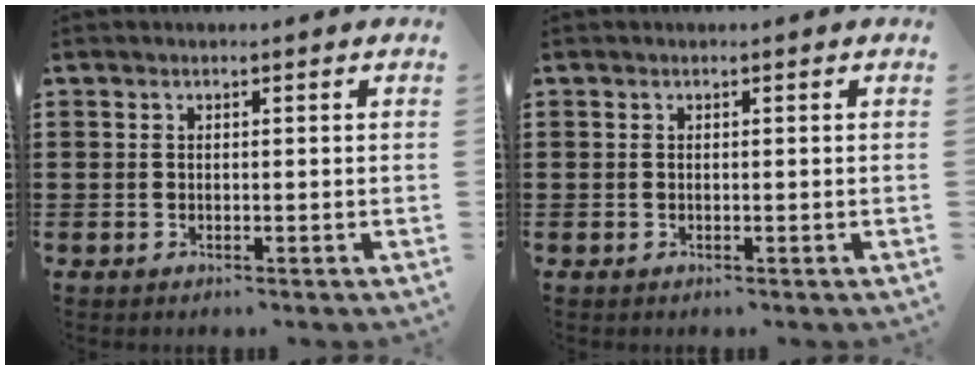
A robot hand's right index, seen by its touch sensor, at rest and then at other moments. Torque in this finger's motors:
{"motor_torque": [0.55, 1.23, 0.00, 0.00]}